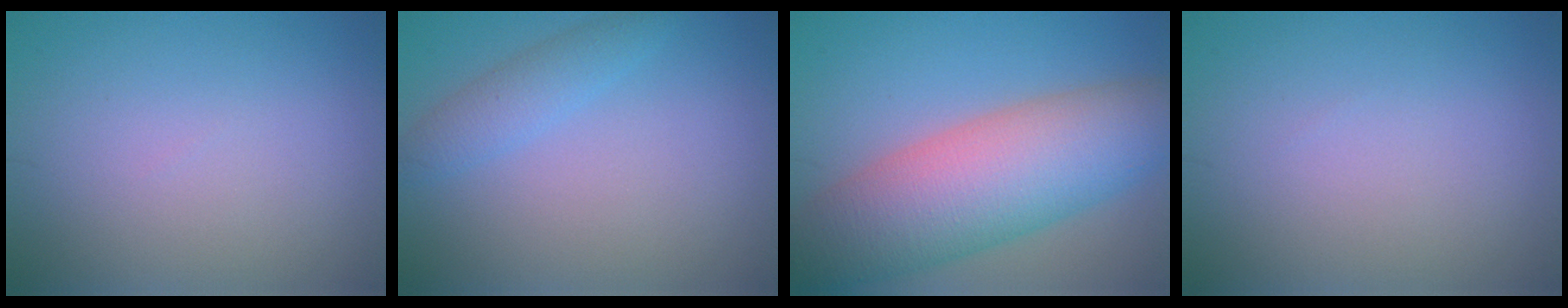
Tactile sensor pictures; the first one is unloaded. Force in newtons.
{"total": 2.2, "press": 2.2, "slide": 0.0}
{"total": 10.9, "press": 10.9, "slide": 0.4}
{"total": 0.0}